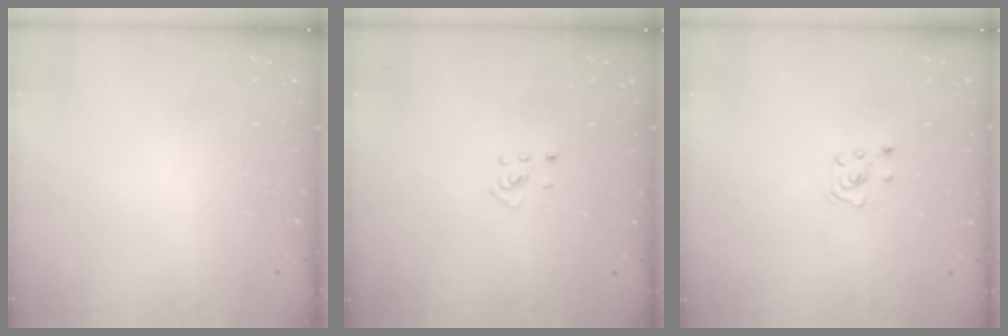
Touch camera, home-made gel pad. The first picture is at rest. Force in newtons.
{"total": 2.7, "press": 2.7, "slide": 0.5}
{"total": 2.8, "press": 2.8, "slide": 0.3}